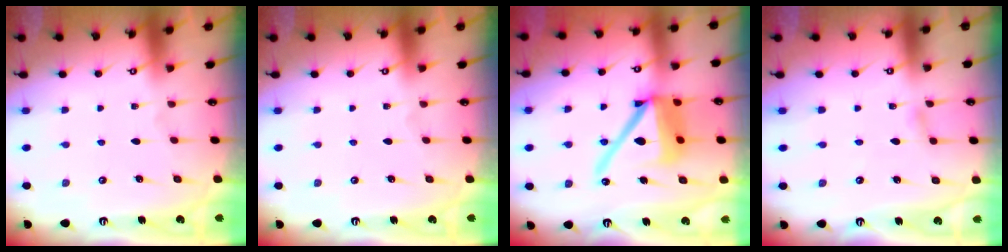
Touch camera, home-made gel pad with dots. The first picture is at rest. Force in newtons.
{"total": 0.0}
{"total": 16.7, "press": 16.5, "slide": 2.5}
{"total": 2.8, "press": 2.8, "slide": 0.3}